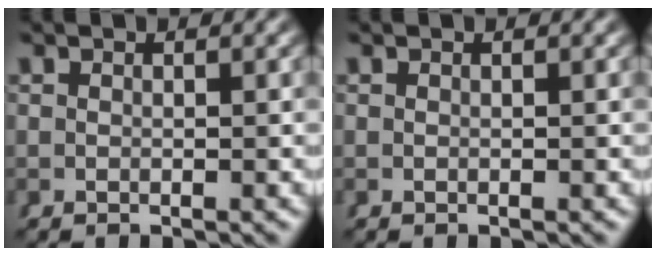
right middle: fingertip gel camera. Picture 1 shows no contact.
{"total": 0.0}